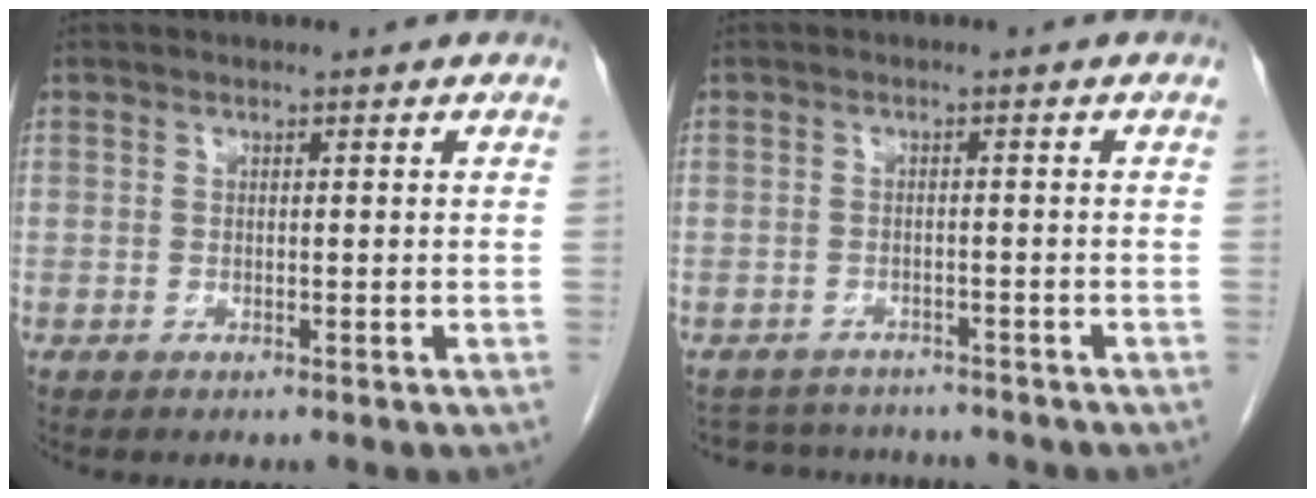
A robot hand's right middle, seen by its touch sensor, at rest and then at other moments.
{"total": 7.0, "force": [-6.7, 1.9, 0.9], "torque": [-0.011, 0.009, -0.091]}